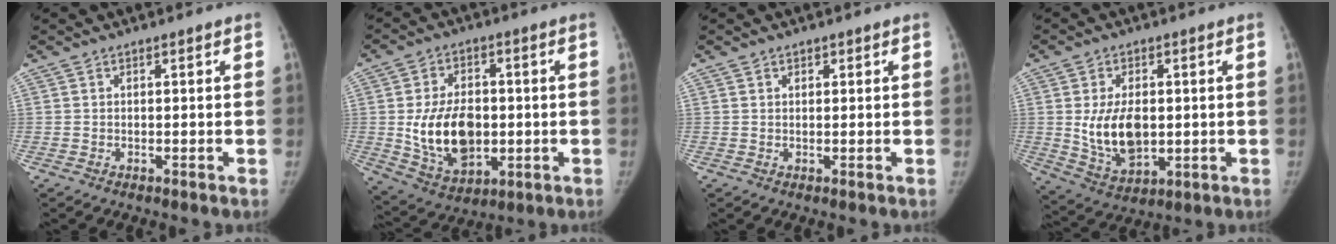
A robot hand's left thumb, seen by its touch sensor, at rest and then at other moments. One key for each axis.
{"total": 14.8, "fx": -0.8, "fy": 9.9, "fz": 10.9, "tx": -0.162, "ty": -0.004, "tz": 0.002}
{"total": 0.9, "fx": 0.6, "fy": 0.6, "fz": 0.3, "tx": 0.004, "ty": -0.003, "tz": 0.007}
{"total": 11.2, "fx": 0.4, "fy": 7.0, "fz": 8.7, "tx": -0.135, "ty": -0.013, "tz": 0.022}